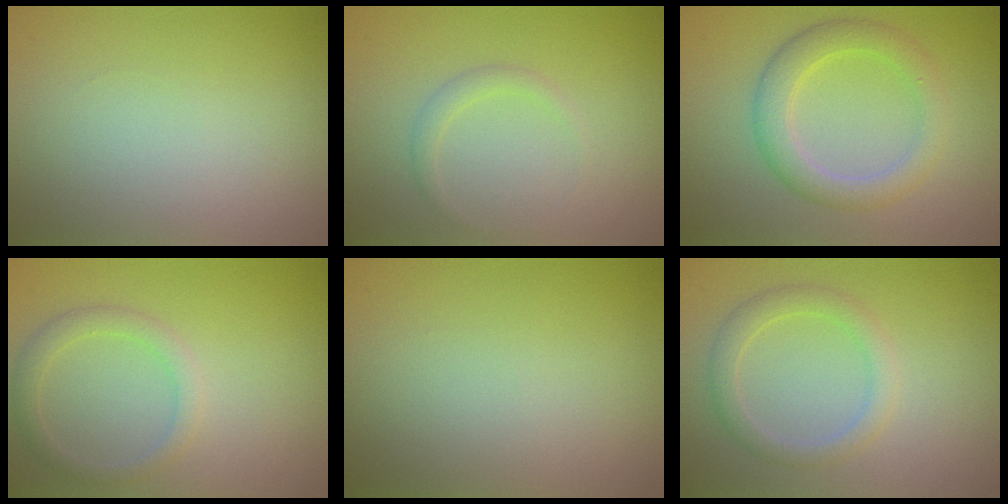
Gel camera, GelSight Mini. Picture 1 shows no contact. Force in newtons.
{"total": 1.1, "press": 1.1, "slide": 0.1}
{"total": 3.6, "press": 3.6, "slide": 0.2}
{"total": 2.1, "press": 2.1, "slide": 0.1}
{"total": 0.0}
{"total": 2.3, "press": 2.3, "slide": 0.1}